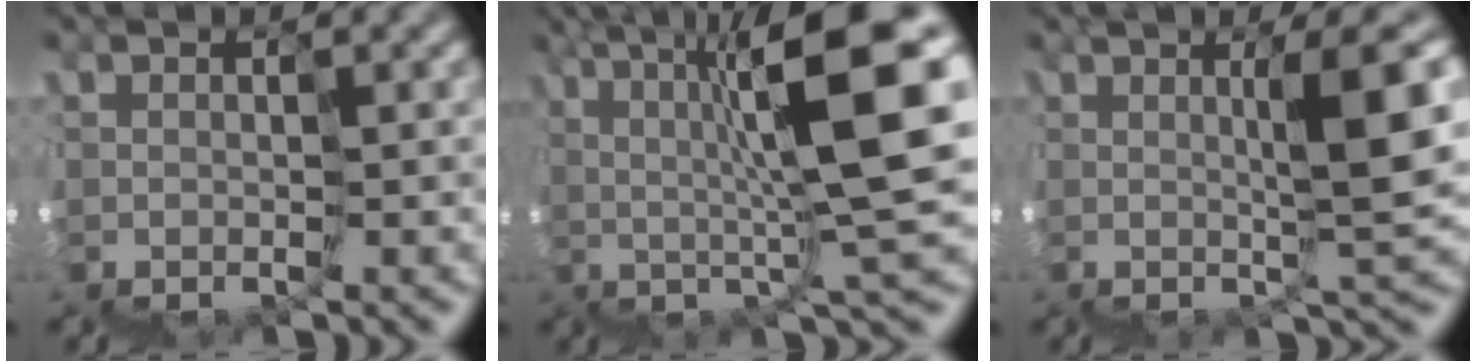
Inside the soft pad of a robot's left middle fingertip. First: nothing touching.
{"total": 10.1, "force": [2.9, 0.2, 9.7], "torque": [-0.146, 0.030, 0.046]}
{"total": 6.7, "force": [2.4, 0.1, 6.3], "torque": [-0.088, 0.030, 0.039]}